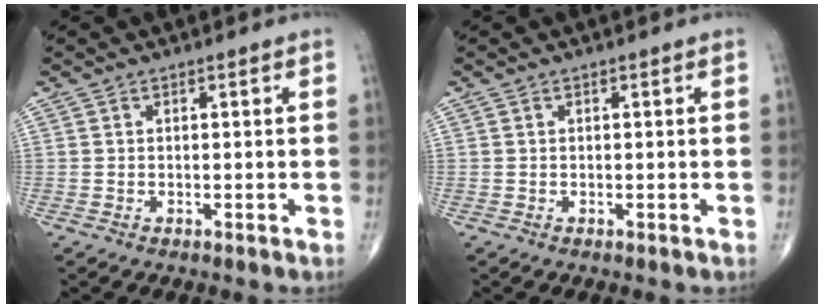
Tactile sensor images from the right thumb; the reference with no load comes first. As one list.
[{"total": 0.0}]